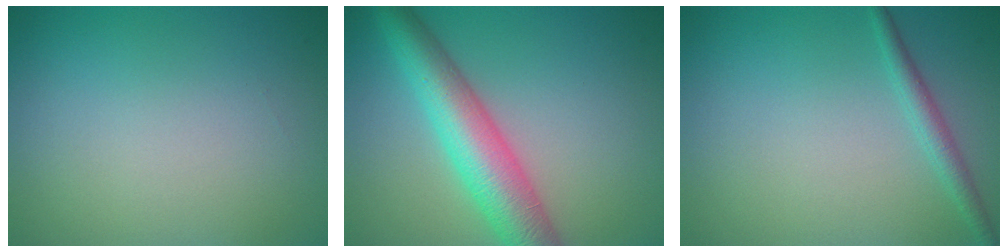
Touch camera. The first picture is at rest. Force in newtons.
{"total": 6.8, "press": 6.8, "slide": 0.1}
{"total": 1.7, "press": 1.7, "slide": 0.0}